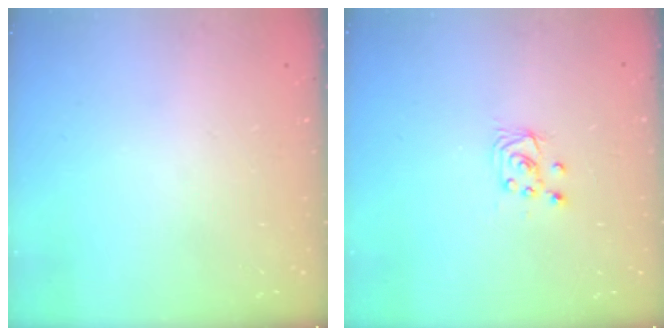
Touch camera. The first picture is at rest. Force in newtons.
{"total": 4.0, "press": 4.0, "slide": 0.4}